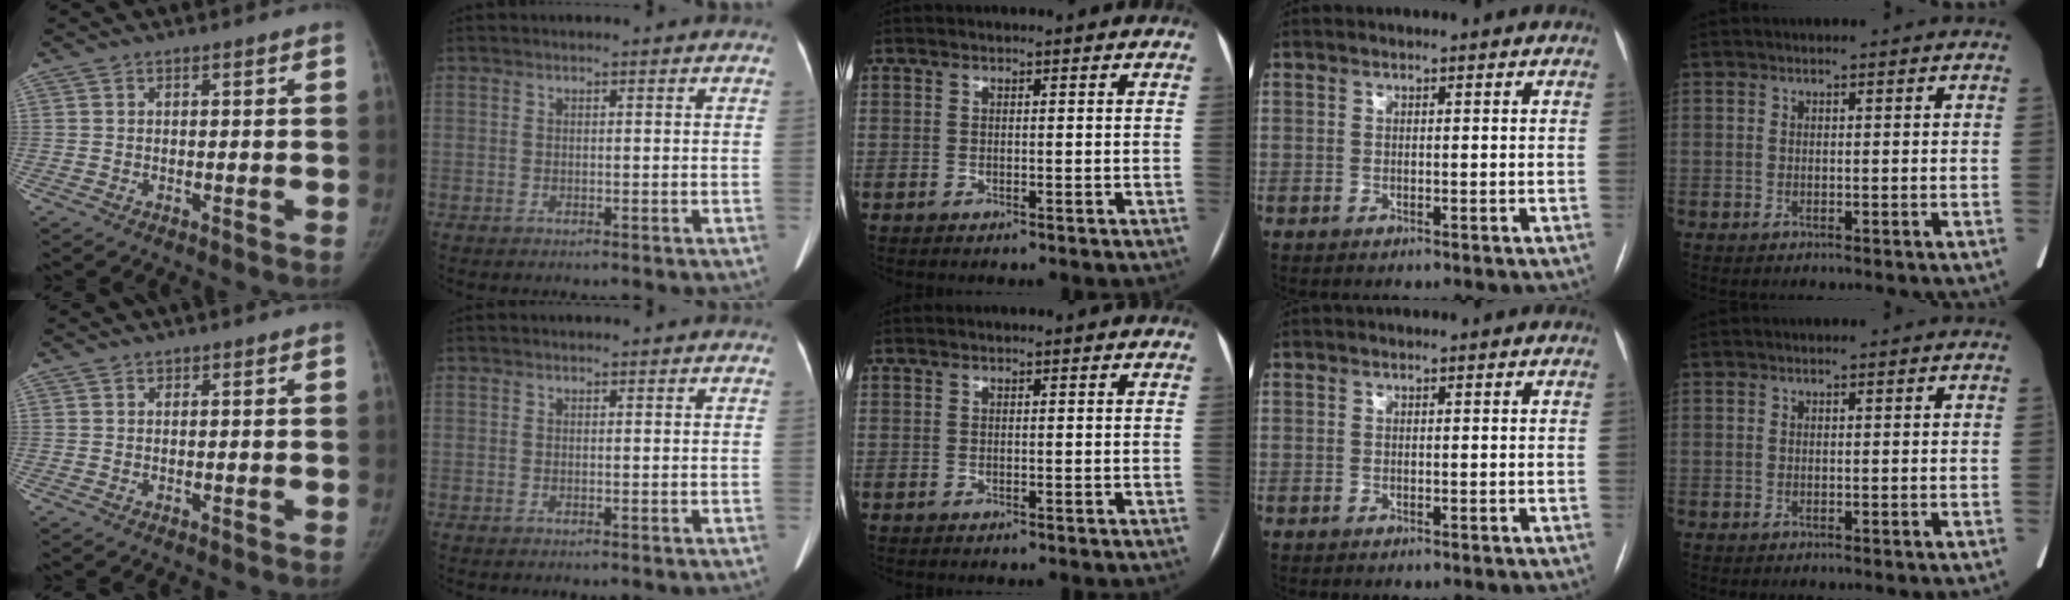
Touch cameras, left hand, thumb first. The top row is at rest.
{"index": {"total": 0.9, "force": [0.8, 0.1, 0.4], "torque": [-0.008, 0.002, 0.010]}}